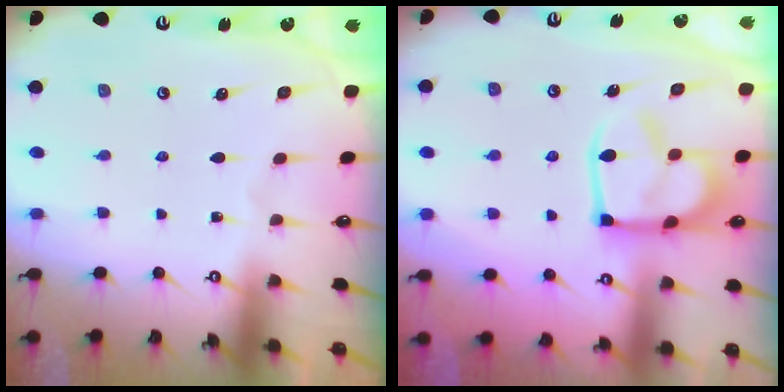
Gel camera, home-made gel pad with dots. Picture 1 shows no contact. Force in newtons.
{"total": 9.4, "press": 9.3, "slide": 1.3}